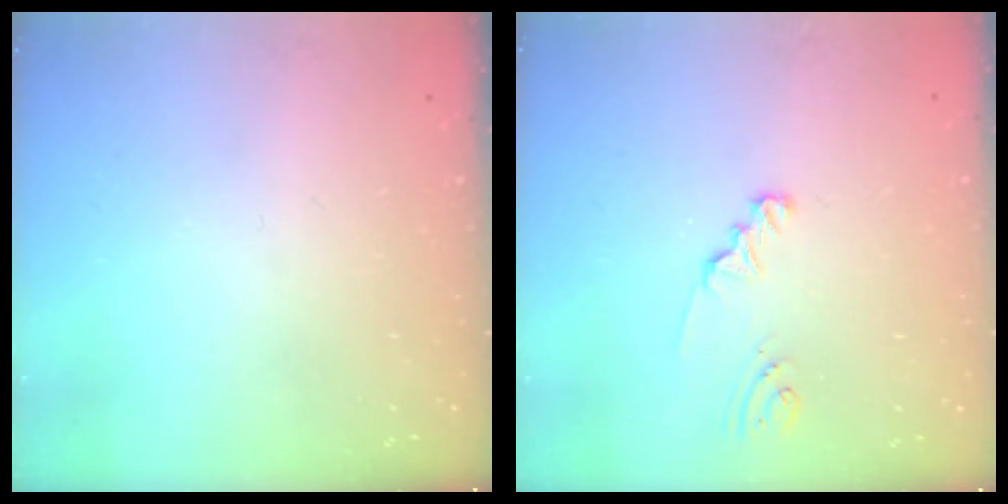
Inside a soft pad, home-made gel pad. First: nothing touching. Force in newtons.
{"total": 1.9, "press": 1.9, "slide": 0.3}